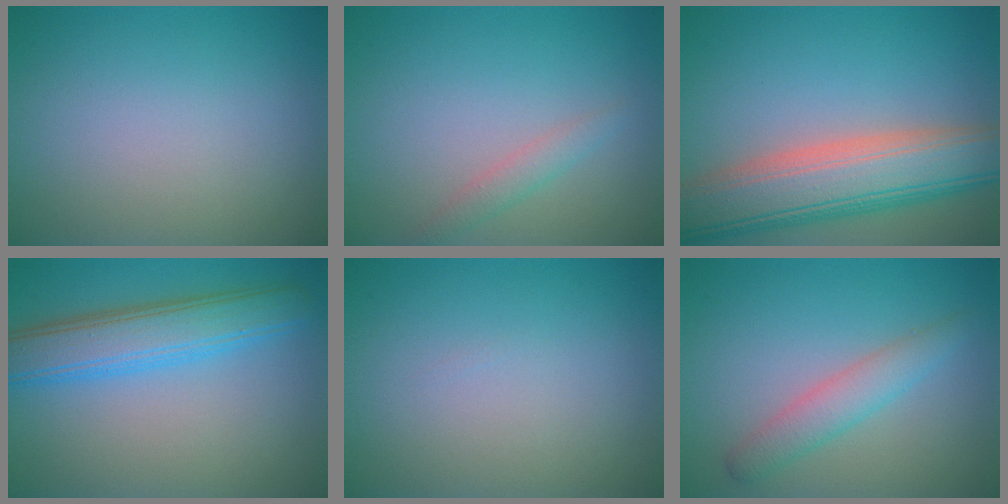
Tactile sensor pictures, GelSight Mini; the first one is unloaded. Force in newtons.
{"total": 1.4, "press": 1.4, "slide": 0.1}
{"total": 9.6, "press": 9.6, "slide": 0.8}
{"total": 5.7, "press": 5.7, "slide": 0.1}
{"total": 0.0}
{"total": 2.7, "press": 2.7, "slide": 0.0}